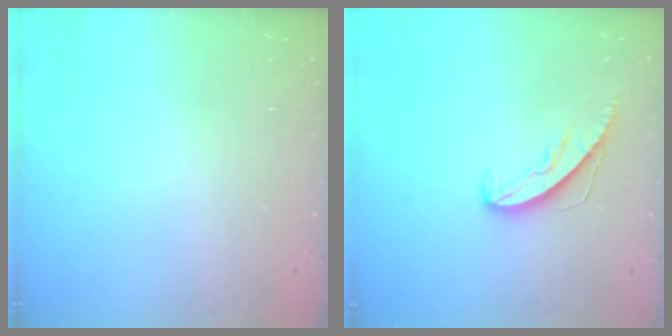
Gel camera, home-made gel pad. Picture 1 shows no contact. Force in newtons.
{"total": 7.0, "press": 7.0, "slide": 0.6}